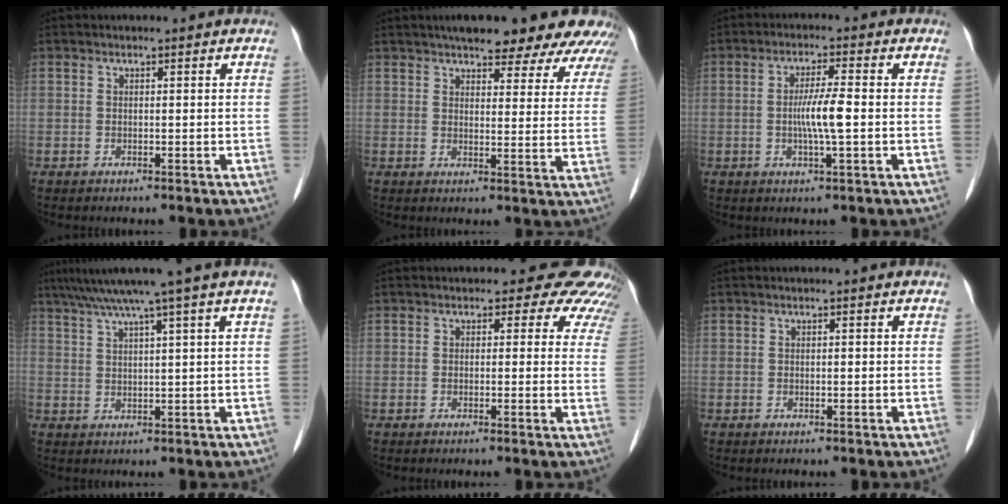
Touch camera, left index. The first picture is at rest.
{"total": 18.9, "force": [16.1, 5.0, 8.4], "torque": [-0.091, 0.008, 0.179]}
{"total": 5.1, "force": [-0.6, 0.2, 5.1], "torque": [-0.101, -0.005, -0.011]}
{"total": 8.0, "force": [5.6, -2.1, 5.4], "torque": [-0.084, 0.023, 0.088]}
{"total": 8.2, "force": [7.2, 3.7, 1.4], "torque": [0.020, 0.003, 0.041]}
{"total": 0.0}